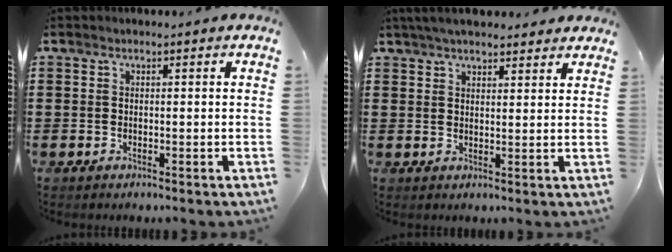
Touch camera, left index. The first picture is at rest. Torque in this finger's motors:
{"motor_torque": [2.14, 0.00, 1.06, 0.21]}